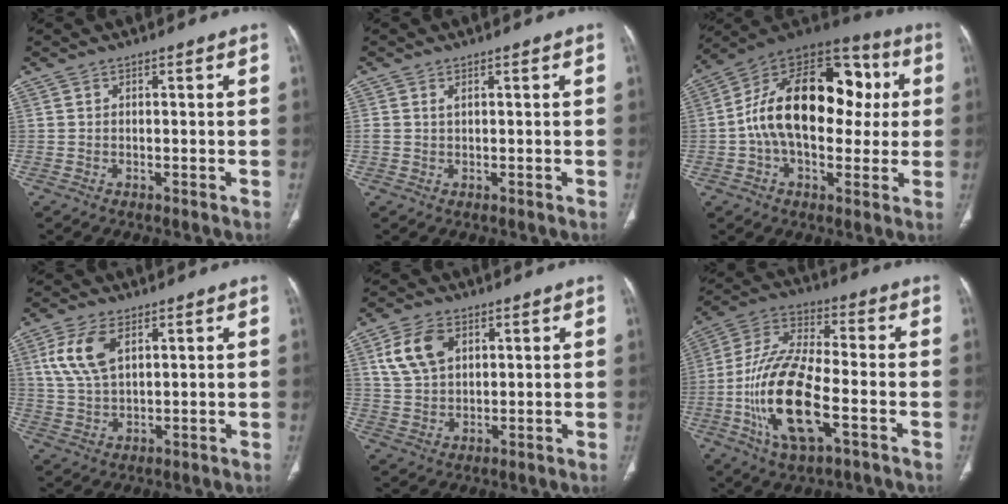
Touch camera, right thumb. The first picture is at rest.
{"total": 1.0, "force": [0.5, 0.6, 0.7], "torque": [-0.016, 0.004, 0.014]}
{"total": 24.7, "force": [2.2, 15.0, 19.5], "torque": [-0.297, 0.041, 0.028]}
{"total": 8.9, "force": [3.5, 4.6, 6.8], "torque": [-0.144, -0.004, 0.073]}
{"total": 9.0, "force": [3.5, 5.8, 5.8], "torque": [-0.102, -0.006, 0.073]}
{"total": 19.0, "force": [-5.4, 7.3, 16.6], "torque": [-0.339, 0.022, -0.096]}